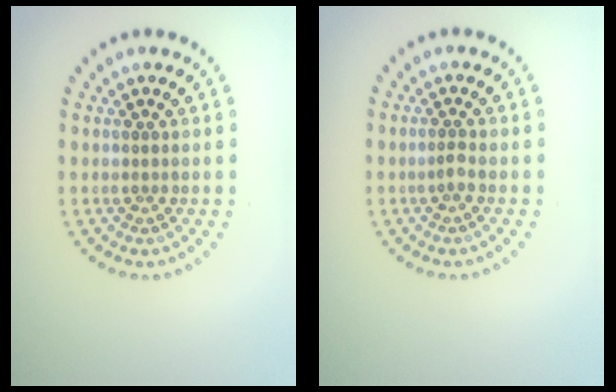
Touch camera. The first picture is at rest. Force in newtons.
{"total": 0.9, "press": 0.6, "slide": 0.6}